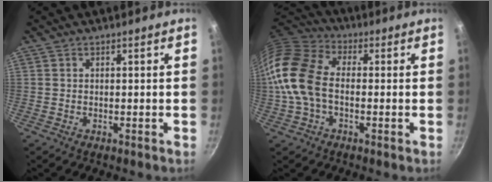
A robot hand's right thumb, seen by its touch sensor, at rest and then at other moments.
{"total": 14.7, "force": [-1.2, 9.8, 10.9], "torque": [-0.201, 0.032, -0.043]}